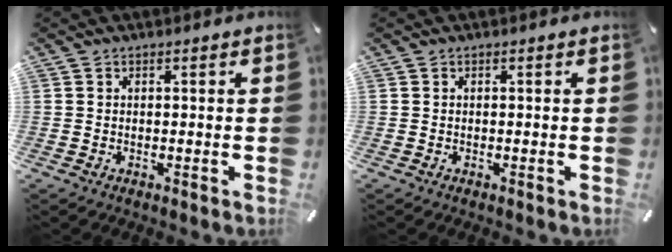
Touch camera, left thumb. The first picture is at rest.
{"total": 0.0}